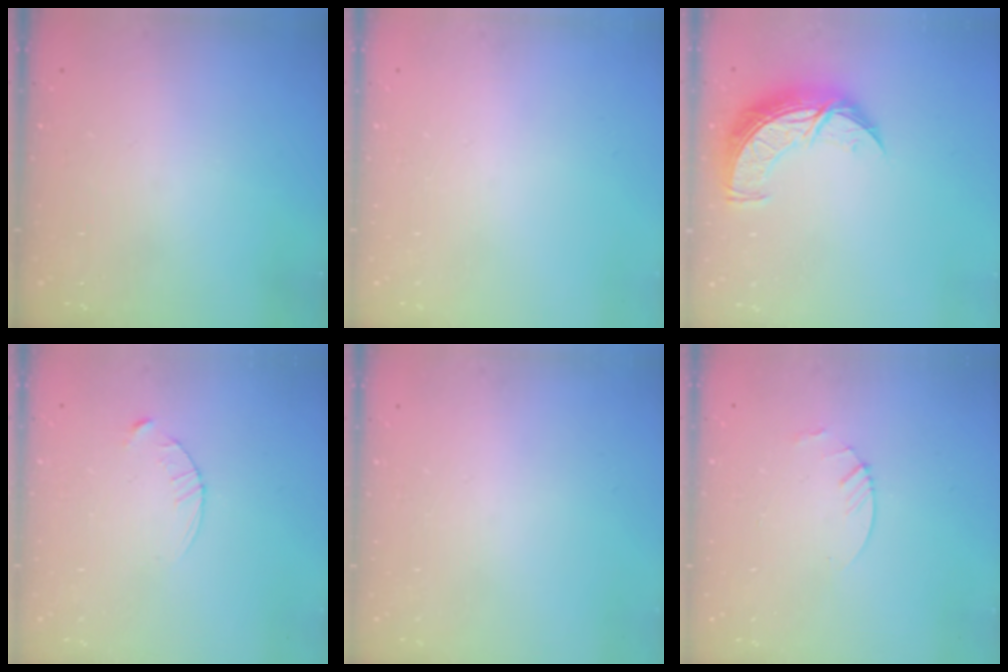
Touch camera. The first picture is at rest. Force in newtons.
{"total": 0.0}
{"total": 10.9, "press": 10.9, "slide": 0.9}
{"total": 4.0, "press": 4.0, "slide": 0.5}
{"total": 0.0}
{"total": 3.0, "press": 3.0, "slide": 0.3}